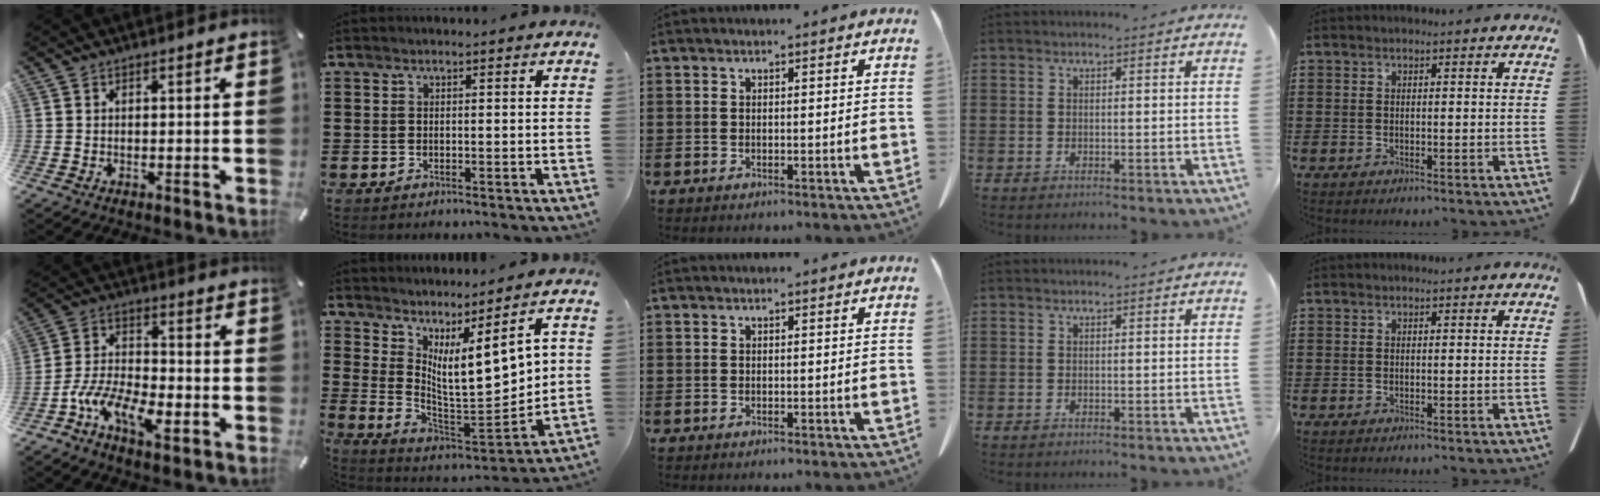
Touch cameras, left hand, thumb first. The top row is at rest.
{"thumb": {"total": 11.2, "force": [-6.0, 5.7, 7.5], "torque": [-0.156, 0.021, -0.107]}, "index": {"total": 9.9, "force": [5.1, 2.5, 8.2], "torque": [-0.130, -0.041, 0.087]}}